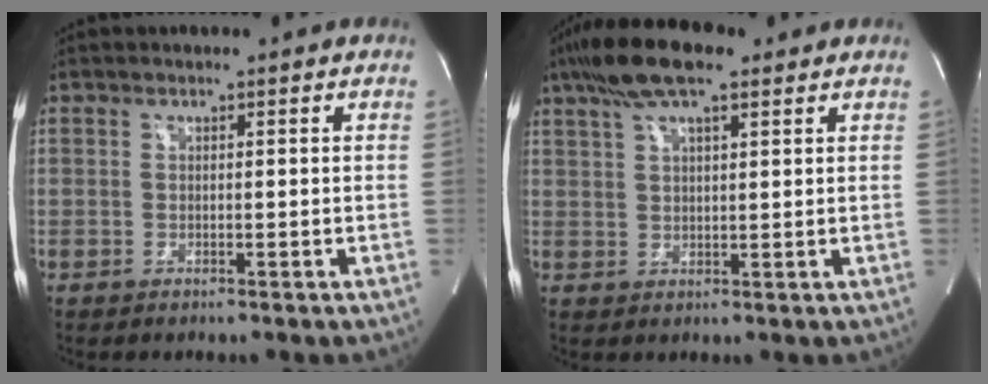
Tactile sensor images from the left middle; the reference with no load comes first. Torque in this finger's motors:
{"motor_torque": [1.23, -0.76, 0.15, 0.14]}